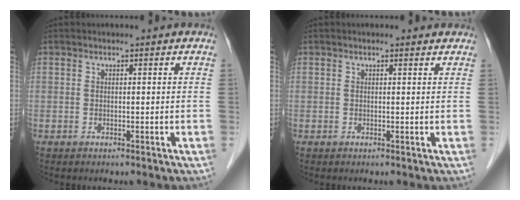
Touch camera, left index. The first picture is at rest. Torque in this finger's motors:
{"motor_torque": [0.54, -0.62, 0.16, 0.01]}